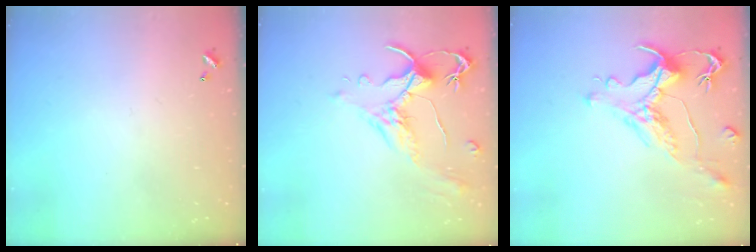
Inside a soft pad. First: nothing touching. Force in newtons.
{"total": 1.5, "press": 1.0, "slide": 1.1}
{"total": 1.3, "press": 0.1, "slide": 1.3}